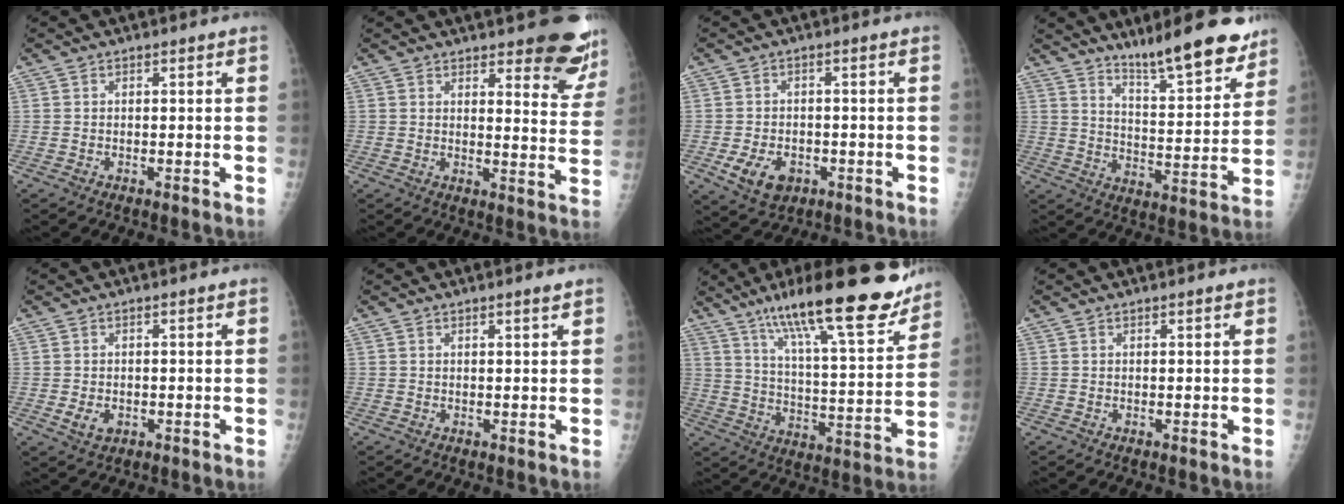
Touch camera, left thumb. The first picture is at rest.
{"total": 12.4, "force": [9.5, 3.5, 7.2], "torque": [-0.043, -0.064, 0.102]}
{"total": 6.8, "force": [-2.7, 4.7, 4.1], "torque": [-0.065, 0.010, -0.034]}
{"total": 15.7, "force": [12.1, 3.0, 9.5], "torque": [-0.108, -0.081, 0.191]}
{"total": 2.9, "force": [-0.5, 2.0, 2.1], "torque": [-0.029, -0.002, -0.002]}
{"total": 1.3, "force": [0.9, -0.2, 0.9], "torque": [-0.014, -0.006, 0.015]}
{"total": 23.6, "force": [17.0, 4.6, 15.7], "torque": [-0.219, -0.068, 0.268]}
{"total": 0.7, "force": [0.5, -0.1, 0.5], "torque": [-0.010, 0.000, 0.008]}